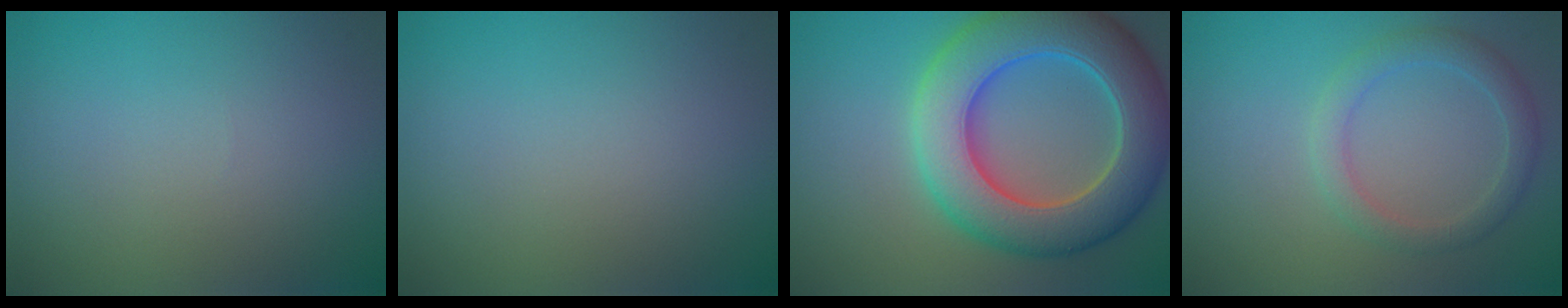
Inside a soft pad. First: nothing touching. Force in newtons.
{"total": 0.0}
{"total": 10.8, "press": 10.8, "slide": 0.4}
{"total": 2.7, "press": 2.7, "slide": 0.0}